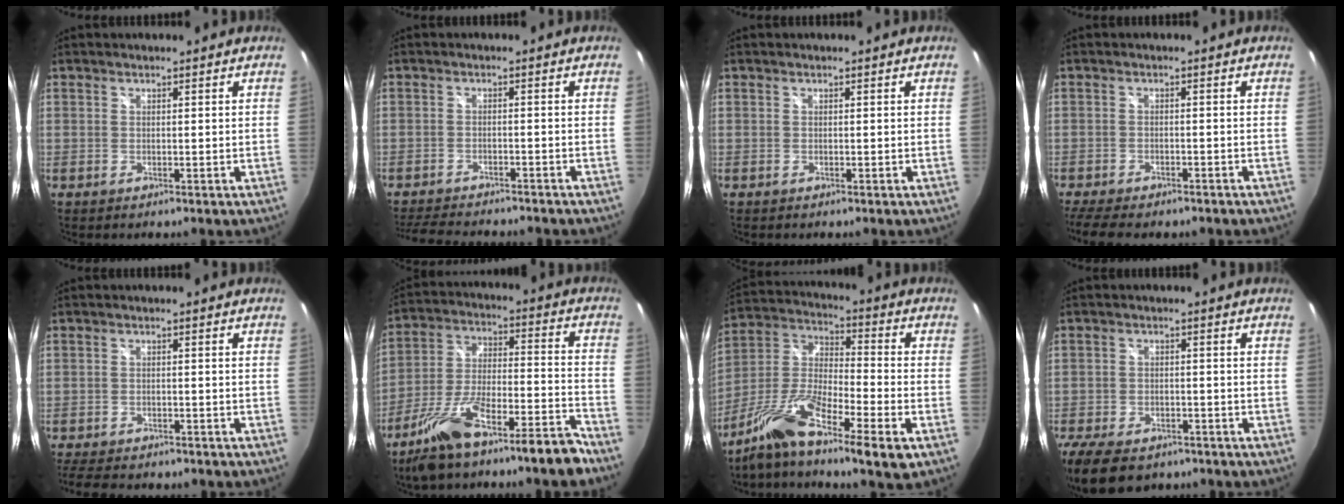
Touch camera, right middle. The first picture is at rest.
{"total": 10.3, "force": [-9.3, 2.2, 3.8], "torque": [-0.092, -0.013, -0.141]}
{"total": 0.0}
{"total": 9.8, "force": [-8.1, 3.1, 4.6], "torque": [-0.109, -0.028, -0.128]}
{"total": 10.5, "force": [-9.0, 3.4, 4.2], "torque": [-0.100, -0.018, -0.134]}
{"total": 16.4, "force": [-12.7, 2.3, 10.1], "torque": [-0.176, 0.007, -0.212]}
{"total": 15.6, "force": [-9.6, 2.1, 12.1], "torque": [-0.243, -0.020, -0.191]}
{"total": 13.4, "force": [-9.8, 6.7, 6.4], "torque": [-0.158, -0.024, -0.159]}